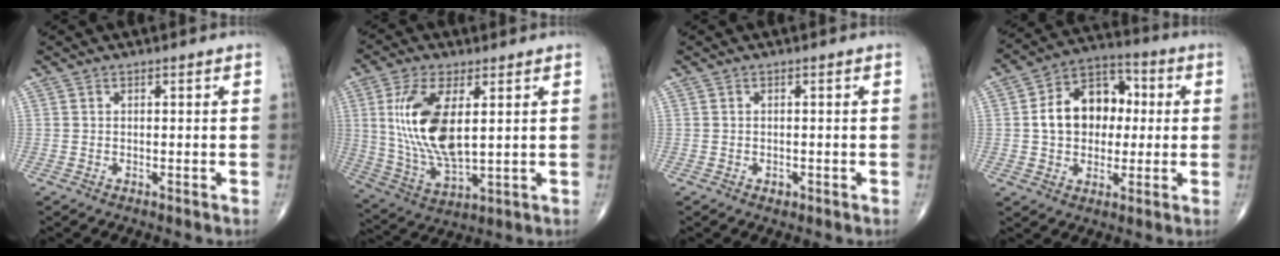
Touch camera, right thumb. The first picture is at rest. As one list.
[{"total": 15.2, "force": [3.1, 6.5, 13.3], "torque": [-0.274, -0.021, 0.070]}, {"total": 0.9, "force": [-0.4, 0.6, 0.5], "torque": [-0.006, 0.000, -0.004]}, {"total": 14.1, "force": [1.0, 10.4, 9.4], "torque": [-0.117, 0.026, 0.010]}]